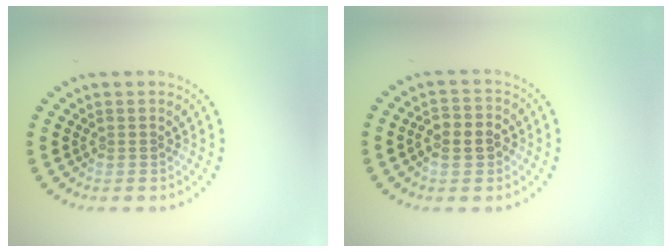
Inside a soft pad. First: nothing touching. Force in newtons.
{"total": 3.0, "press": 2.9, "slide": 0.6}